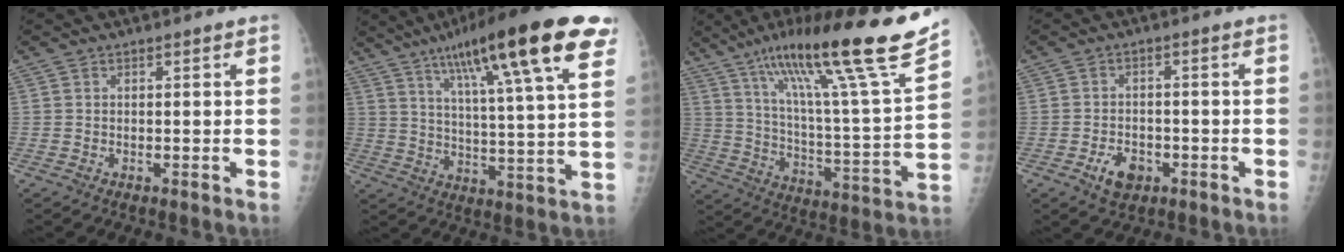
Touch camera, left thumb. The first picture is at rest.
{"total": 24.1, "force": [13.4, 3.6, 19.8], "torque": [-0.294, -0.021, 0.197]}
{"total": 27.2, "force": [18.6, 1.7, 19.7], "torque": [-0.298, -0.068, 0.300]}
{"total": 5.1, "force": [-2.4, 3.4, 2.9], "torque": [-0.039, 0.013, -0.035]}